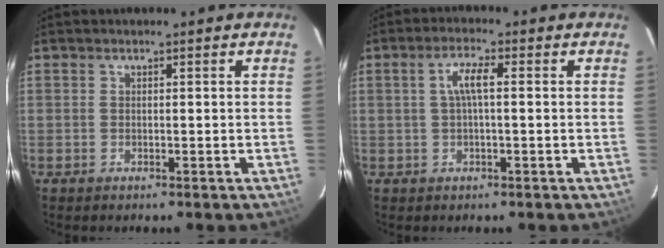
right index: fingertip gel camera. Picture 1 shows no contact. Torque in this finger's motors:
{"motor_torque": [0.25, -0.16, 0.29, 0.08]}